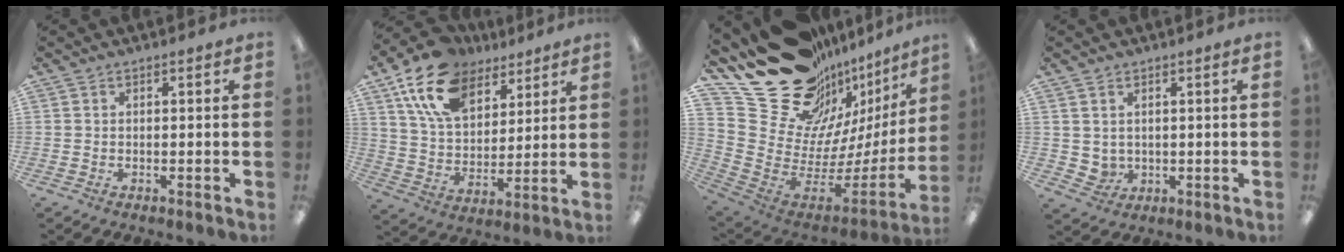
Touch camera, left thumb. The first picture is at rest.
{"total": 17.0, "force": [11.2, 9.7, 8.2], "torque": [-0.165, -0.043, 0.209]}
{"total": 24.9, "force": [17.9, 14.1, 10.1], "torque": [-0.129, -0.155, 0.366]}
{"total": 3.4, "force": [2.0, 2.8, 0.1], "torque": [-0.011, -0.007, 0.038]}